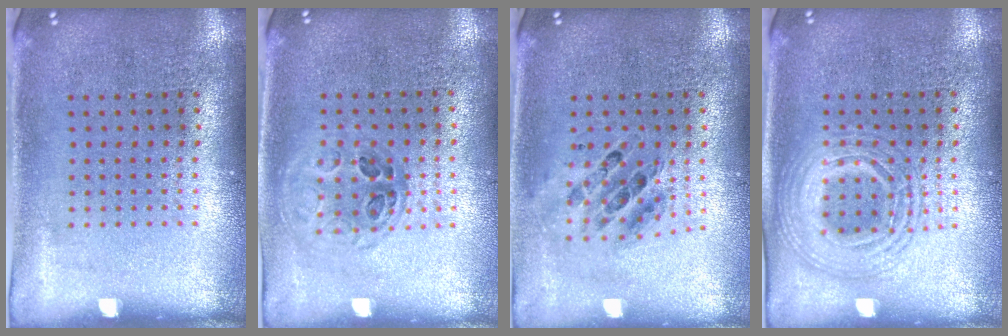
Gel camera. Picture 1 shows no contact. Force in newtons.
{"total": 0.9, "press": 0.9, "slide": 0.2}
{"total": 0.6, "press": 0.6, "slide": 0.2}
{"total": 2.6, "press": 2.6, "slide": 0.3}